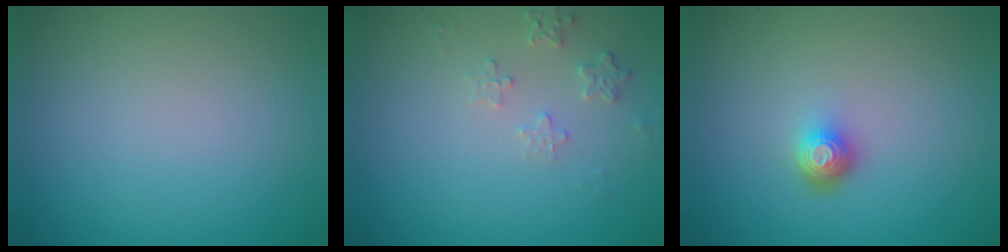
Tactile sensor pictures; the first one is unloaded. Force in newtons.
{"total": 1.6, "press": 1.6, "slide": 0.4}
{"total": 1.9, "press": 1.4, "slide": 1.3}